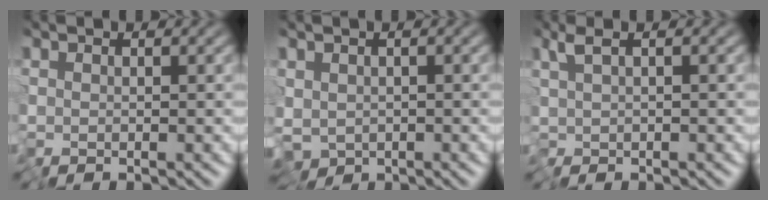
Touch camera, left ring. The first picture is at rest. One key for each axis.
{"total": 3.2, "fx": -0.6, "fy": 2.3, "fz": 2.1, "tx": -0.042, "ty": -0.013, "tz": -0.008}
{"total": 1.4, "fx": 0.3, "fy": 0.4, "fz": 1.3, "tx": -0.031, "ty": 0.002, "tz": 0.008}